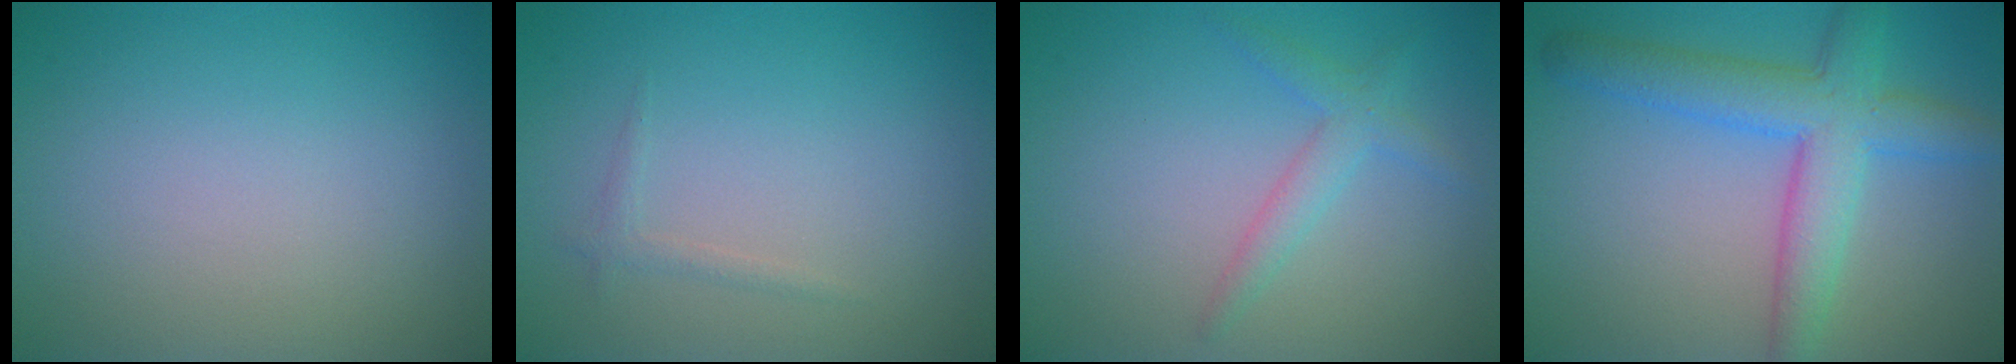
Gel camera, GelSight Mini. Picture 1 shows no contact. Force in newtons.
{"total": 0.7, "press": 0.7, "slide": 0.1}
{"total": 2.1, "press": 2.1, "slide": 0.0}
{"total": 6.0, "press": 6.0, "slide": 0.2}